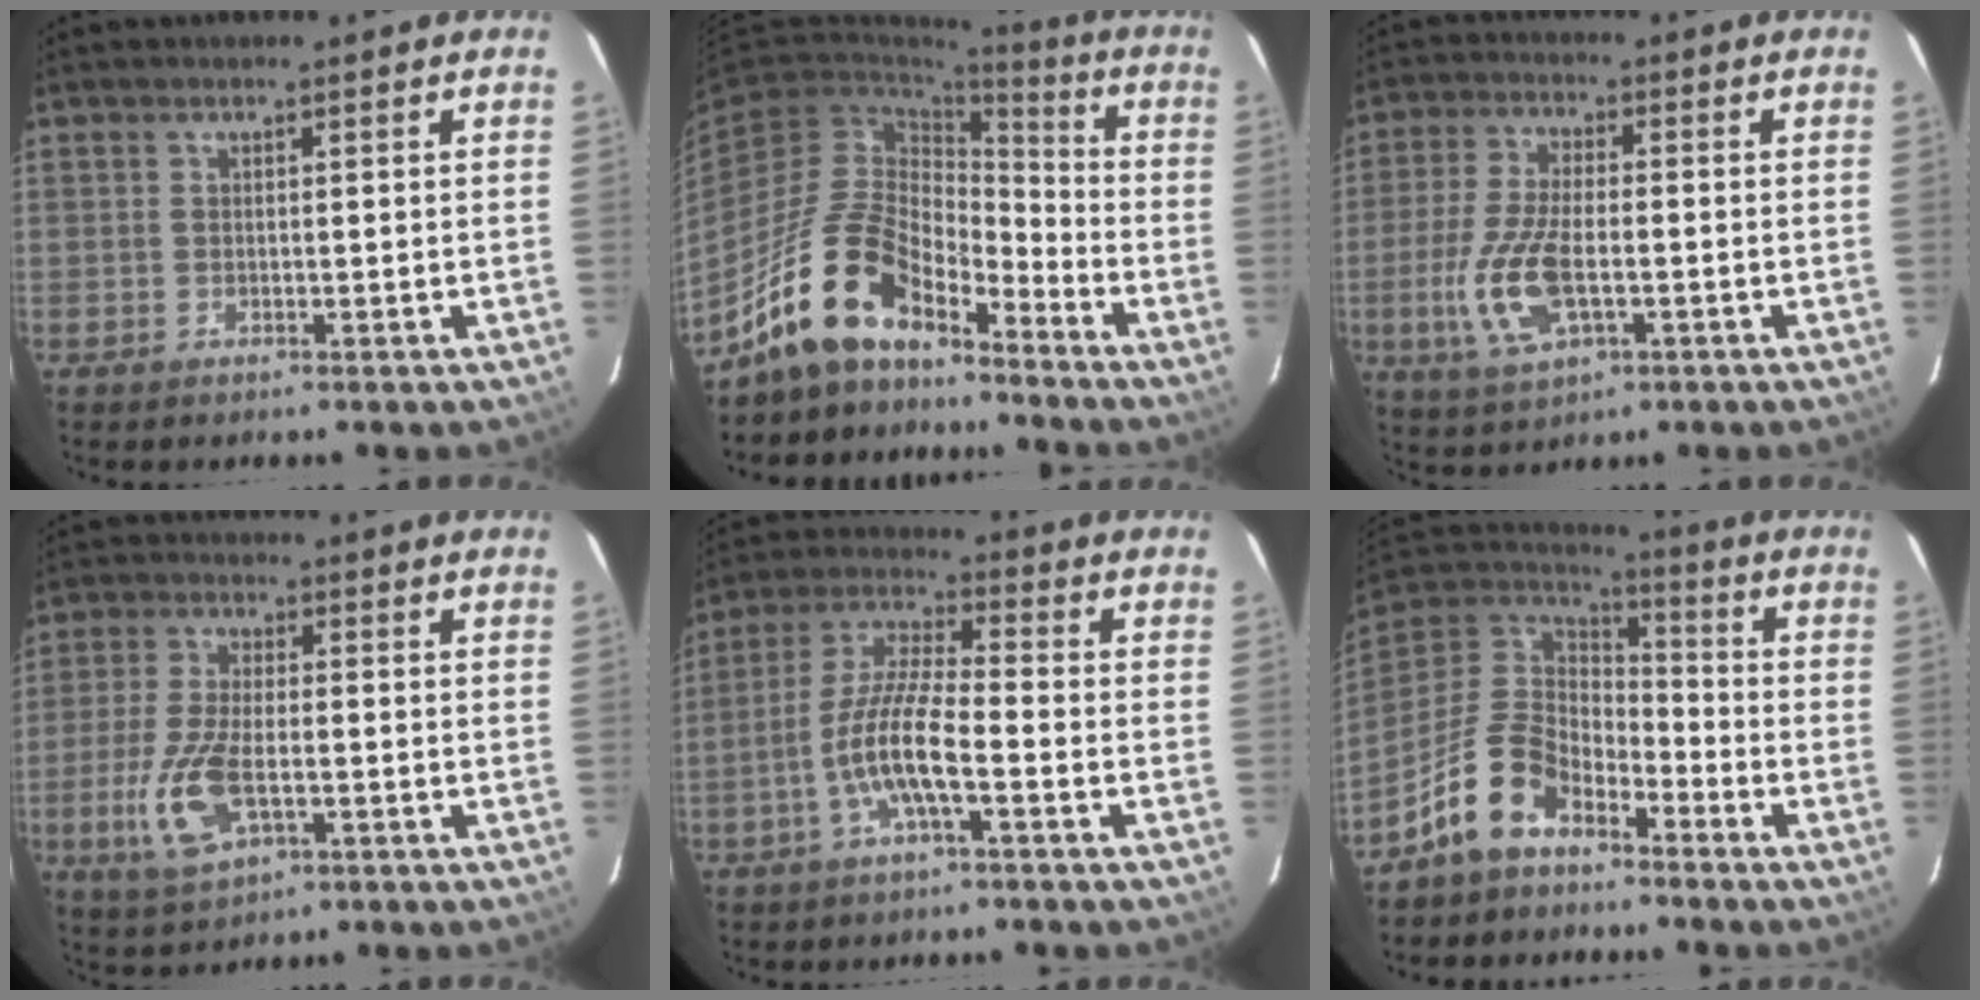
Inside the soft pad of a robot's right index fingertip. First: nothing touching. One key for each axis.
{"total": 14.4, "fx": -11.3, "fy": 5.9, "fz": 6.6, "tx": -0.130, "ty": 0.020, "tz": -0.213}
{"total": 11.7, "fx": -3.0, "fy": 5.0, "fz": 10.2, "tx": -0.221, "ty": -0.007, "tz": -0.055}
{"total": 10.9, "fx": -3.2, "fy": 4.7, "fz": 9.3, "tx": -0.205, "ty": -0.010, "tz": -0.058}
{"total": 10.0, "fx": -4.0, "fy": 1.6, "fz": 9.0, "tx": -0.192, "ty": 0.003, "tz": -0.078}
{"total": 13.1, "fx": -8.0, "fy": 7.6, "fz": 7.1, "tx": -0.168, "ty": 0.021, "tz": -0.152}